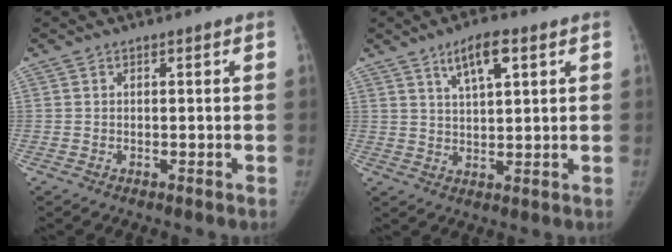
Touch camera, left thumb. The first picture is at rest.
{"total": 6.7, "force": [3.5, 2.3, 5.2], "torque": [-0.082, -0.012, 0.059]}